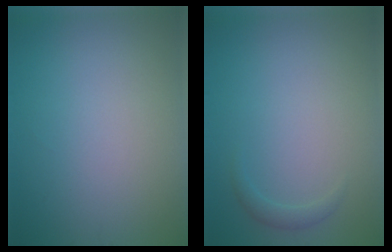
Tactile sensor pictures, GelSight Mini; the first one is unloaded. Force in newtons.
{"total": 0.9, "press": 0.9, "slide": 0.0}